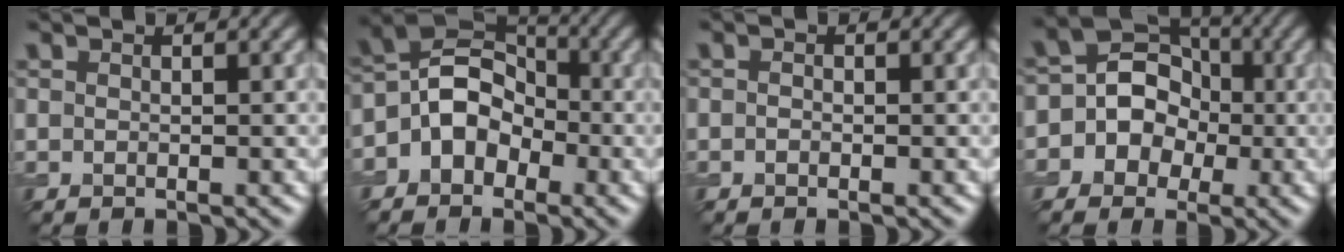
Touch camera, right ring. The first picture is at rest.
{"total": 5.9, "force": [-1.8, 4.5, 3.4], "torque": [-0.029, 0.016, -0.045]}
{"total": 0.0}
{"total": 7.5, "force": [-0.8, 6.9, 2.8], "torque": [-0.018, 0.038, -0.045]}